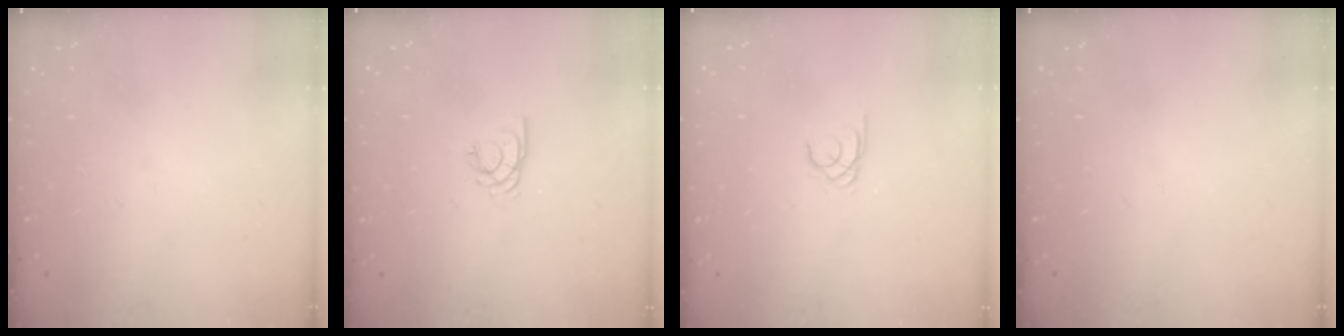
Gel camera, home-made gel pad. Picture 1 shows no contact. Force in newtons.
{"total": 2.8, "press": 2.7, "slide": 0.3}
{"total": 1.3, "press": 1.3, "slide": 0.1}
{"total": 0.0}